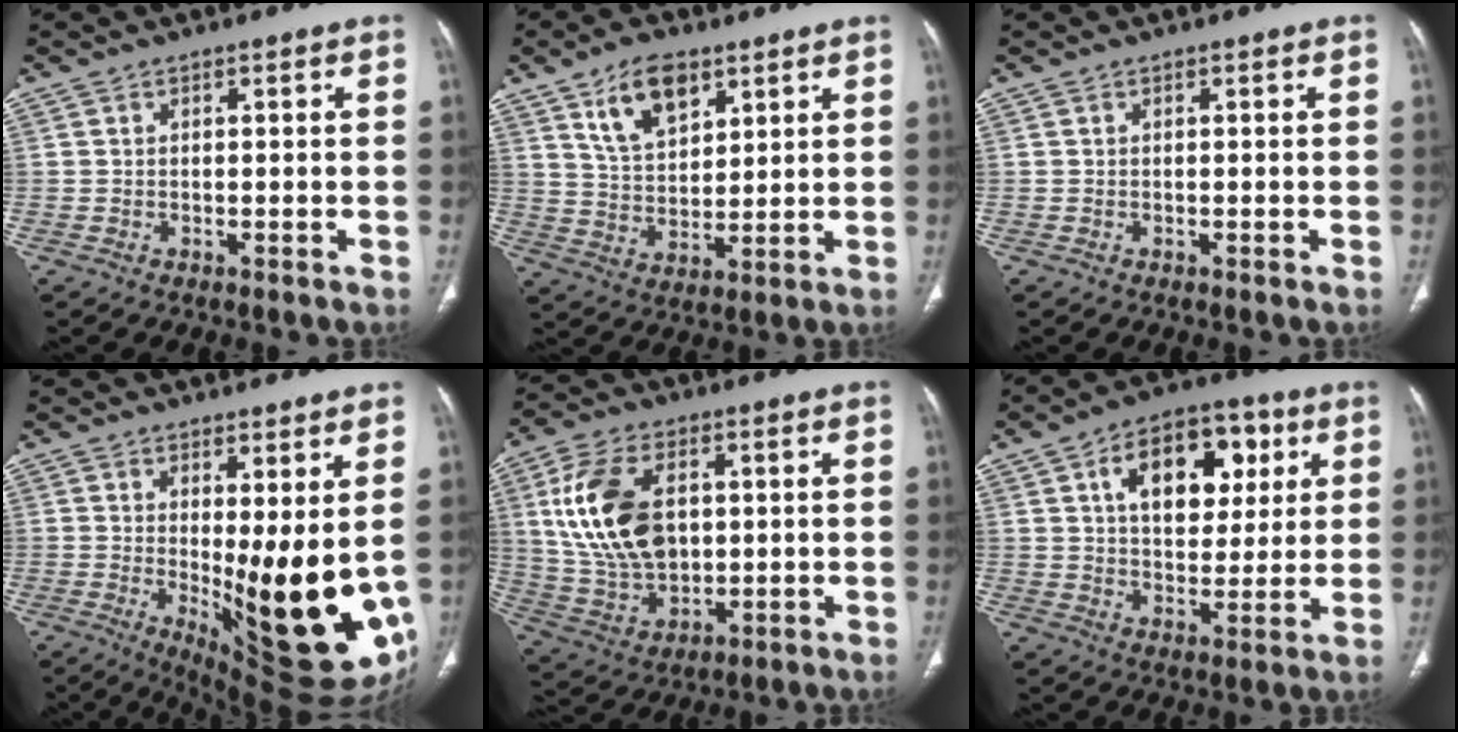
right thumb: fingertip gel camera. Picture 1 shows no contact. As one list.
[{"total": 10.8, "force": [6.1, 5.8, 6.7], "torque": [-0.100, -0.031, 0.119]}, {"total": 0.0}, {"total": 17.0, "force": [-0.4, 5.0, 16.3], "torque": [-0.223, -0.045, 0.015]}, {"total": 17.2, "force": [3.4, 10.8, 12.9], "torque": [-0.238, -0.007, 0.075]}, {"total": 15.8, "force": [5.4, 9.7, 11.3], "torque": [-0.125, 0.001, 0.084]}]